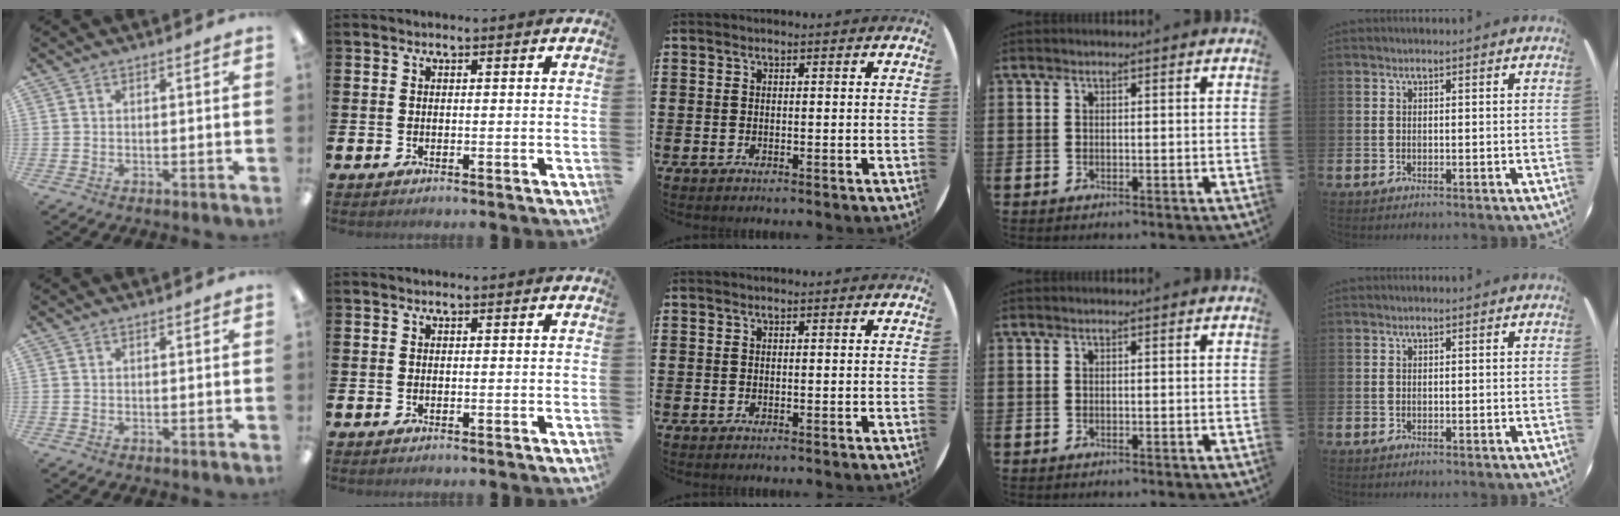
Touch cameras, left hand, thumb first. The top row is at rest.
{}